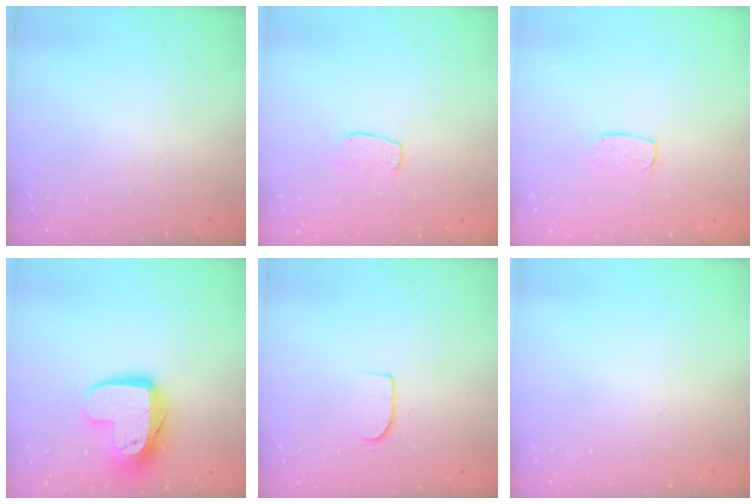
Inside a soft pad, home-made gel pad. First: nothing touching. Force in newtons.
{"total": 4.8, "press": 4.8, "slide": 0.3}
{"total": 4.5, "press": 4.5, "slide": 0.3}
{"total": 14.3, "press": 14.3, "slide": 1.2}
{"total": 6.0, "press": 5.9, "slide": 0.6}
{"total": 0.0}